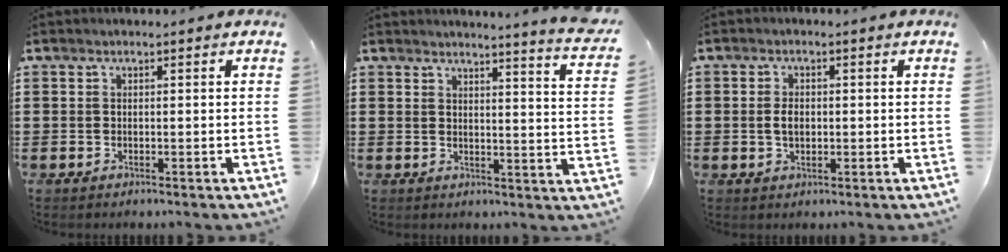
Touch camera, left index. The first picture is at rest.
{"total": 3.8, "force": [3.4, -1.2, 1.2], "torque": [-0.022, -0.035, 0.052]}
{"total": 2.6, "force": [0.0, 1.5, 2.1], "torque": [-0.043, 0.006, -0.001]}